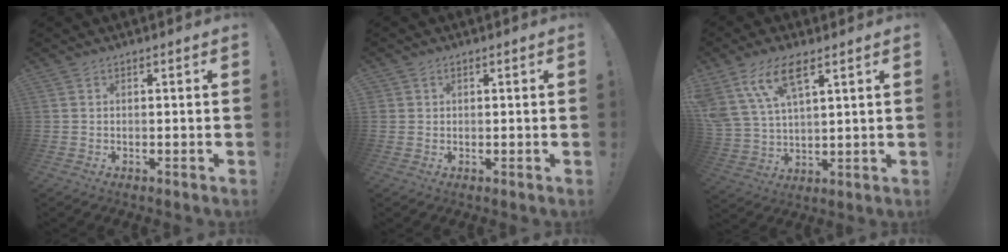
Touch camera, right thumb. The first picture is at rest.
{"total": 1.0, "force": [0.6, 0.9, 0.0], "torque": [0.005, -0.005, 0.010]}
{"total": 12.7, "force": [7.7, 5.3, 8.7], "torque": [-0.182, -0.023, 0.144]}